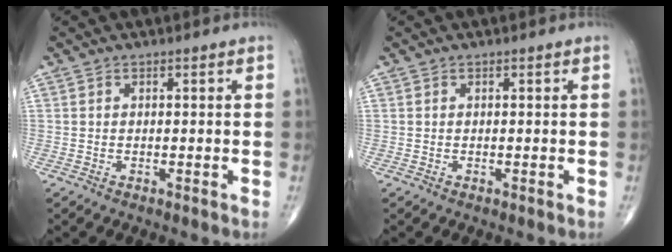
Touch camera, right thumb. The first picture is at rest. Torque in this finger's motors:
{"motor_torque": [0.11, 0.11, 0.00, 0.00, 0.02]}